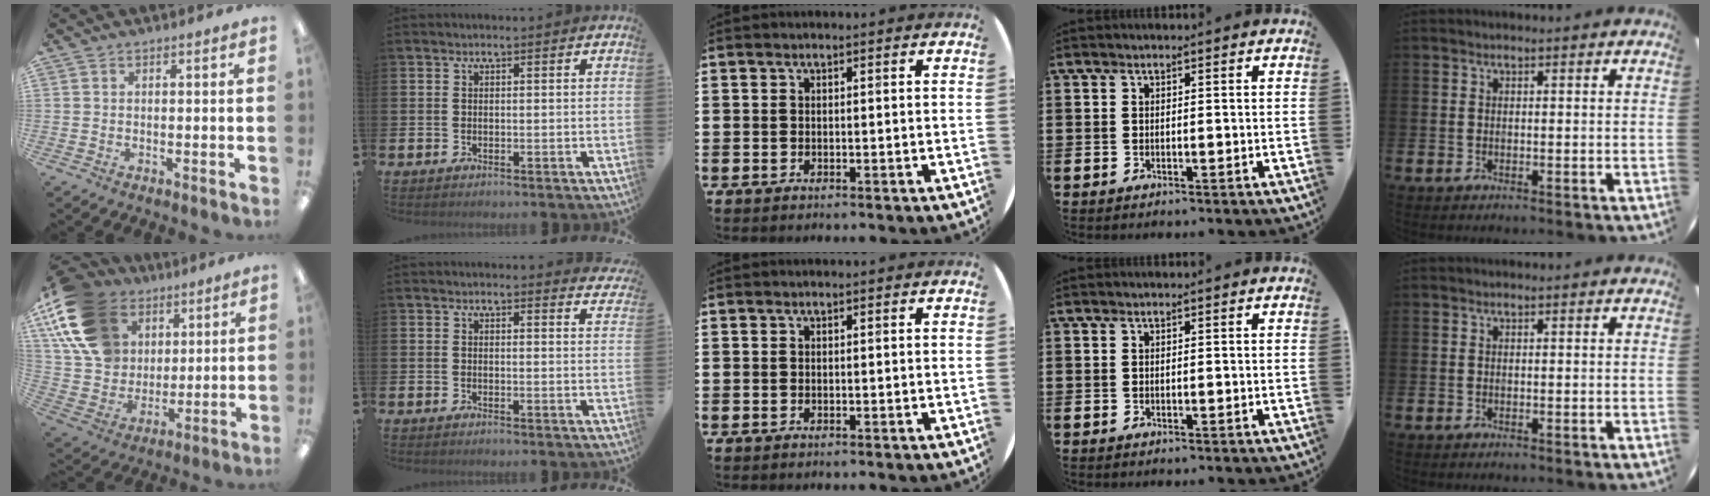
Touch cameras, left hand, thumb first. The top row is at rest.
{"thumb": {"total": 20.3, "force": [9.3, 14.9, 10.1], "torque": [-0.217, -0.028, 0.180]}, "index": {"total": 1.8, "force": [1.8, 0.1, 0.0], "torque": [-0.002, -0.007, 0.032]}}